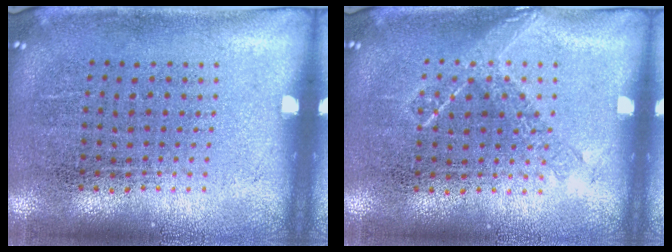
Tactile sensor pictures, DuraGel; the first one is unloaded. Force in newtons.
{"total": 0.8, "press": 0.8, "slide": 0.3}